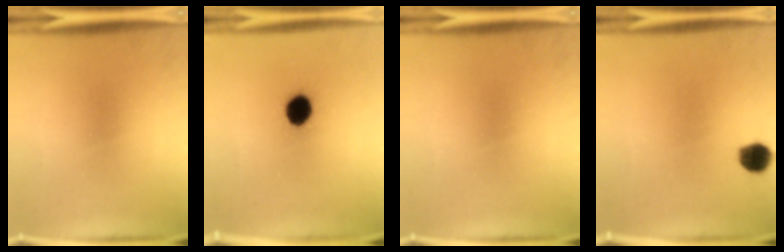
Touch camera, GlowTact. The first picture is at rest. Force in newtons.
{"total": 8.0}
{"total": 0.0}
{"total": 5.1}